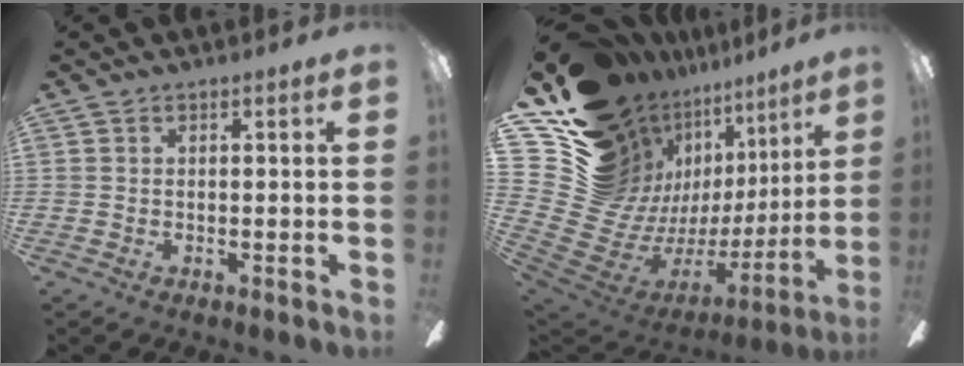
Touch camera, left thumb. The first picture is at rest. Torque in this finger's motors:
{"motor_torque": [2.99, 2.02, 1.41, -1.36, 0.19]}